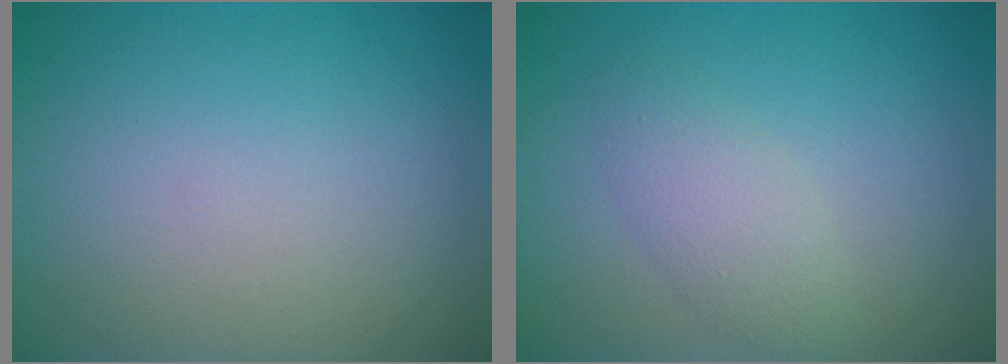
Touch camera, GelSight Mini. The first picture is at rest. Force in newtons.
{"total": 2.5, "press": 2.5, "slide": 0.0}